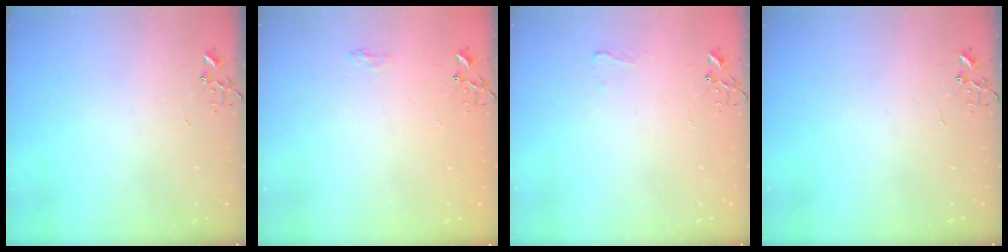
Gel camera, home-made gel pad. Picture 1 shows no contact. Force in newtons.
{"total": 6.5, "press": 6.5, "slide": 0.6}
{"total": 5.2, "press": 5.1, "slide": 0.6}
{"total": 0.0}